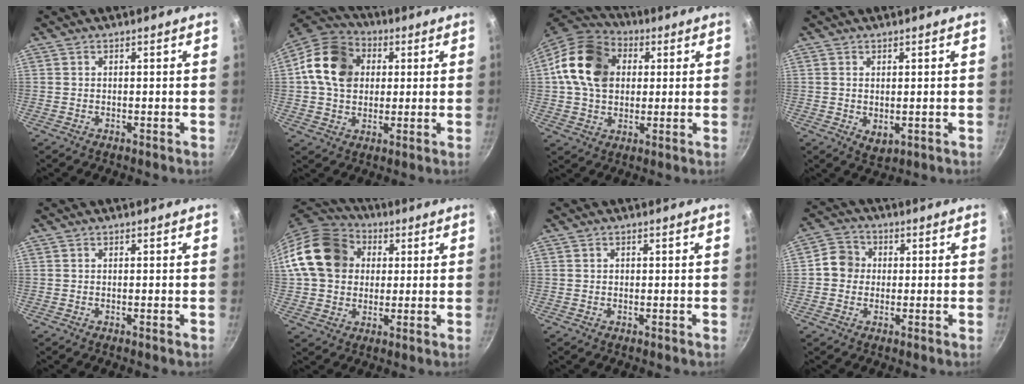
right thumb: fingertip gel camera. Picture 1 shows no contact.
{"total": 15.1, "force": [2.8, 11.9, 8.8], "torque": [-0.138, 0.017, 0.034]}
{"total": 16.9, "force": [3.3, 12.9, 10.5], "torque": [-0.169, 0.015, 0.045]}
{"total": 3.0, "force": [0.1, 1.9, 2.3], "torque": [-0.035, -0.010, 0.006]}
{"total": 0.5, "force": [-0.2, 0.0, 0.5], "torque": [-0.011, 0.001, -0.005]}
{"total": 16.9, "force": [3.3, 13.8, 9.2], "torque": [-0.145, 0.027, 0.048]}
{"total": 0.6, "force": [0.1, 0.5, 0.2], "torque": [0.000, 0.003, 0.001]}
{"total": 5.8, "force": [0.0, 5.3, 2.2], "torque": [-0.010, 0.013, -0.017]}